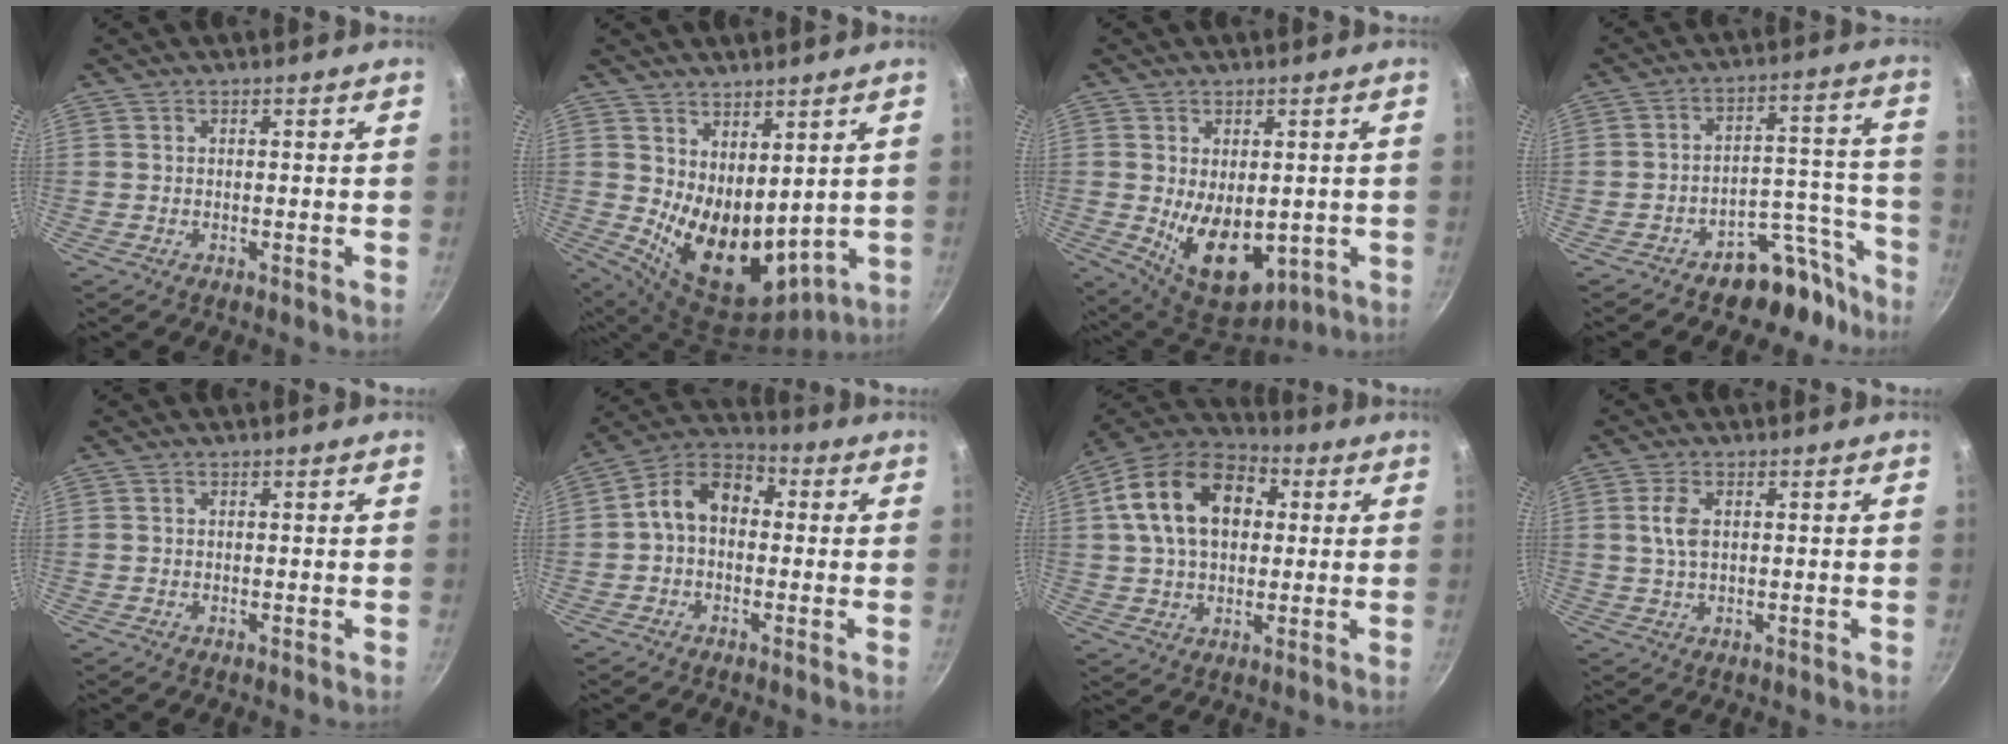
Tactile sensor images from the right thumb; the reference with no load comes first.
{"total": 13.7, "force": [3.1, 8.1, 10.6], "torque": [-0.136, -0.051, 0.082]}
{"total": 12.8, "force": [-1.5, 7.9, 10.0], "torque": [-0.129, -0.019, 0.003]}
{"total": 11.9, "force": [-8.9, 6.6, 4.1], "torque": [0.024, 0.110, -0.129]}
{"total": 0.0}
{"total": 9.8, "force": [0.4, 7.1, 6.8], "torque": [-0.092, 0.036, -0.018]}
{"total": 18.4, "force": [4.0, 12.5, 12.9], "torque": [-0.202, 0.023, 0.052]}
{"total": 4.1, "force": [0.8, 2.3, 3.4], "torque": [-0.068, 0.003, 0.015]}